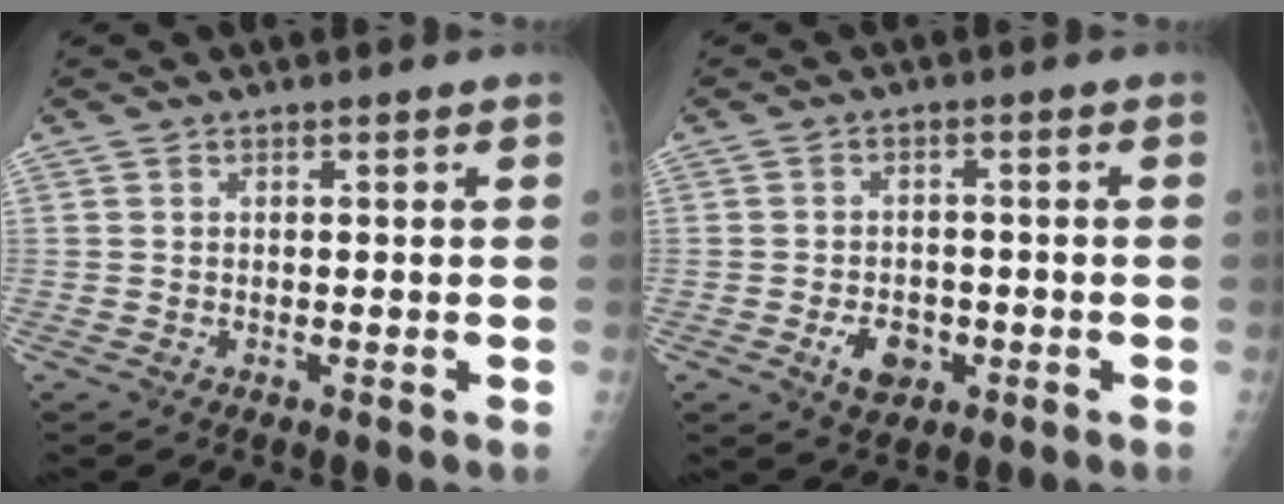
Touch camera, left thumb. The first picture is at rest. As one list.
[{"total": 5.5, "force": [-2.0, 3.9, 3.2], "torque": [-0.037, 0.008, -0.028]}]